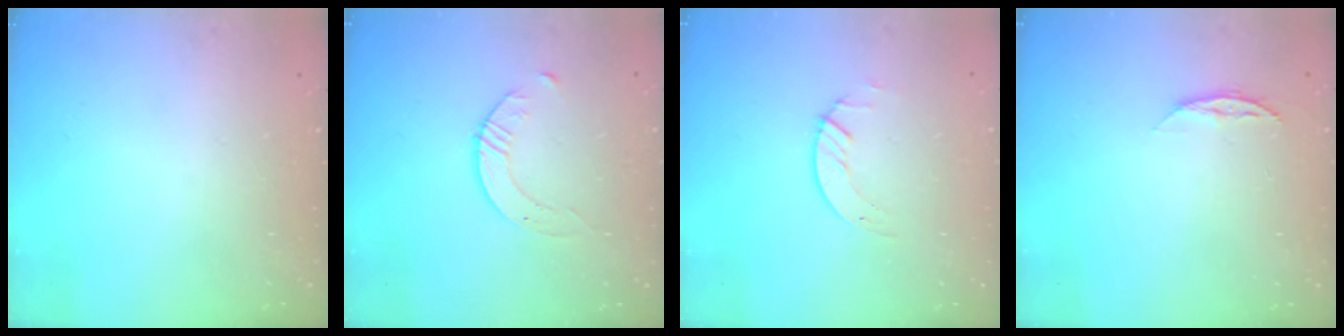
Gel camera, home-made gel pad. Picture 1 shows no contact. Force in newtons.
{"total": 2.8, "press": 2.8, "slide": 0.3}
{"total": 1.2, "press": 1.1, "slide": 0.2}
{"total": 5.1, "press": 5.1, "slide": 0.7}